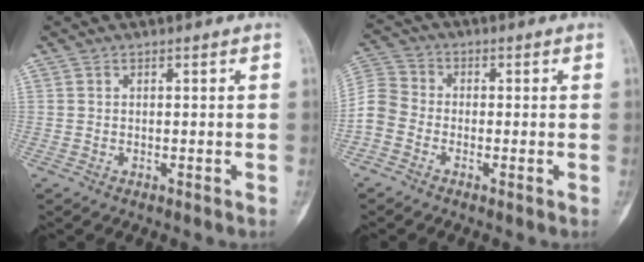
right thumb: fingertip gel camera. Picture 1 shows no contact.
{"total": 6.1, "force": [-2.3, 4.9, 2.8], "torque": [-0.052, 0.018, -0.059]}